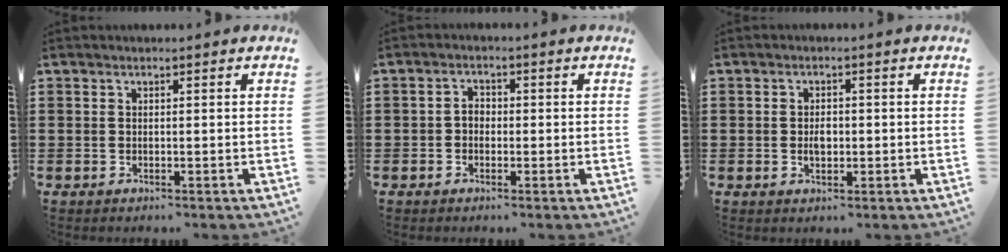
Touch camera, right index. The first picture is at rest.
{"total": 1.7, "force": [-0.6, 1.3, 1.0], "torque": [-0.020, 0.006, -0.014]}
{"total": 2.3, "force": [-0.2, 1.3, 1.9], "torque": [-0.036, 0.004, -0.004]}